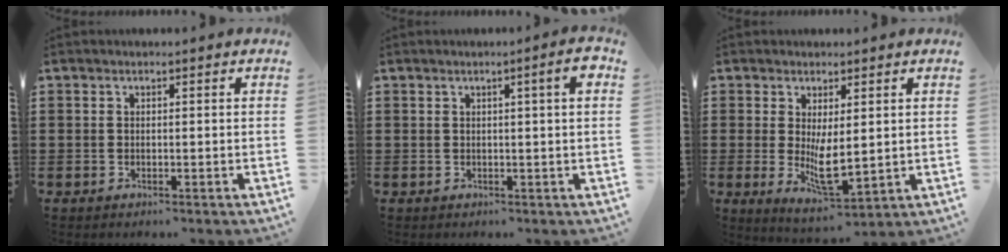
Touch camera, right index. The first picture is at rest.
{"total": 3.0, "force": [0.9, -0.1, 2.9], "torque": [-0.046, -0.004, 0.011]}
{"total": 5.7, "force": [0.5, 2.1, 5.3], "torque": [-0.096, -0.007, 0.010]}